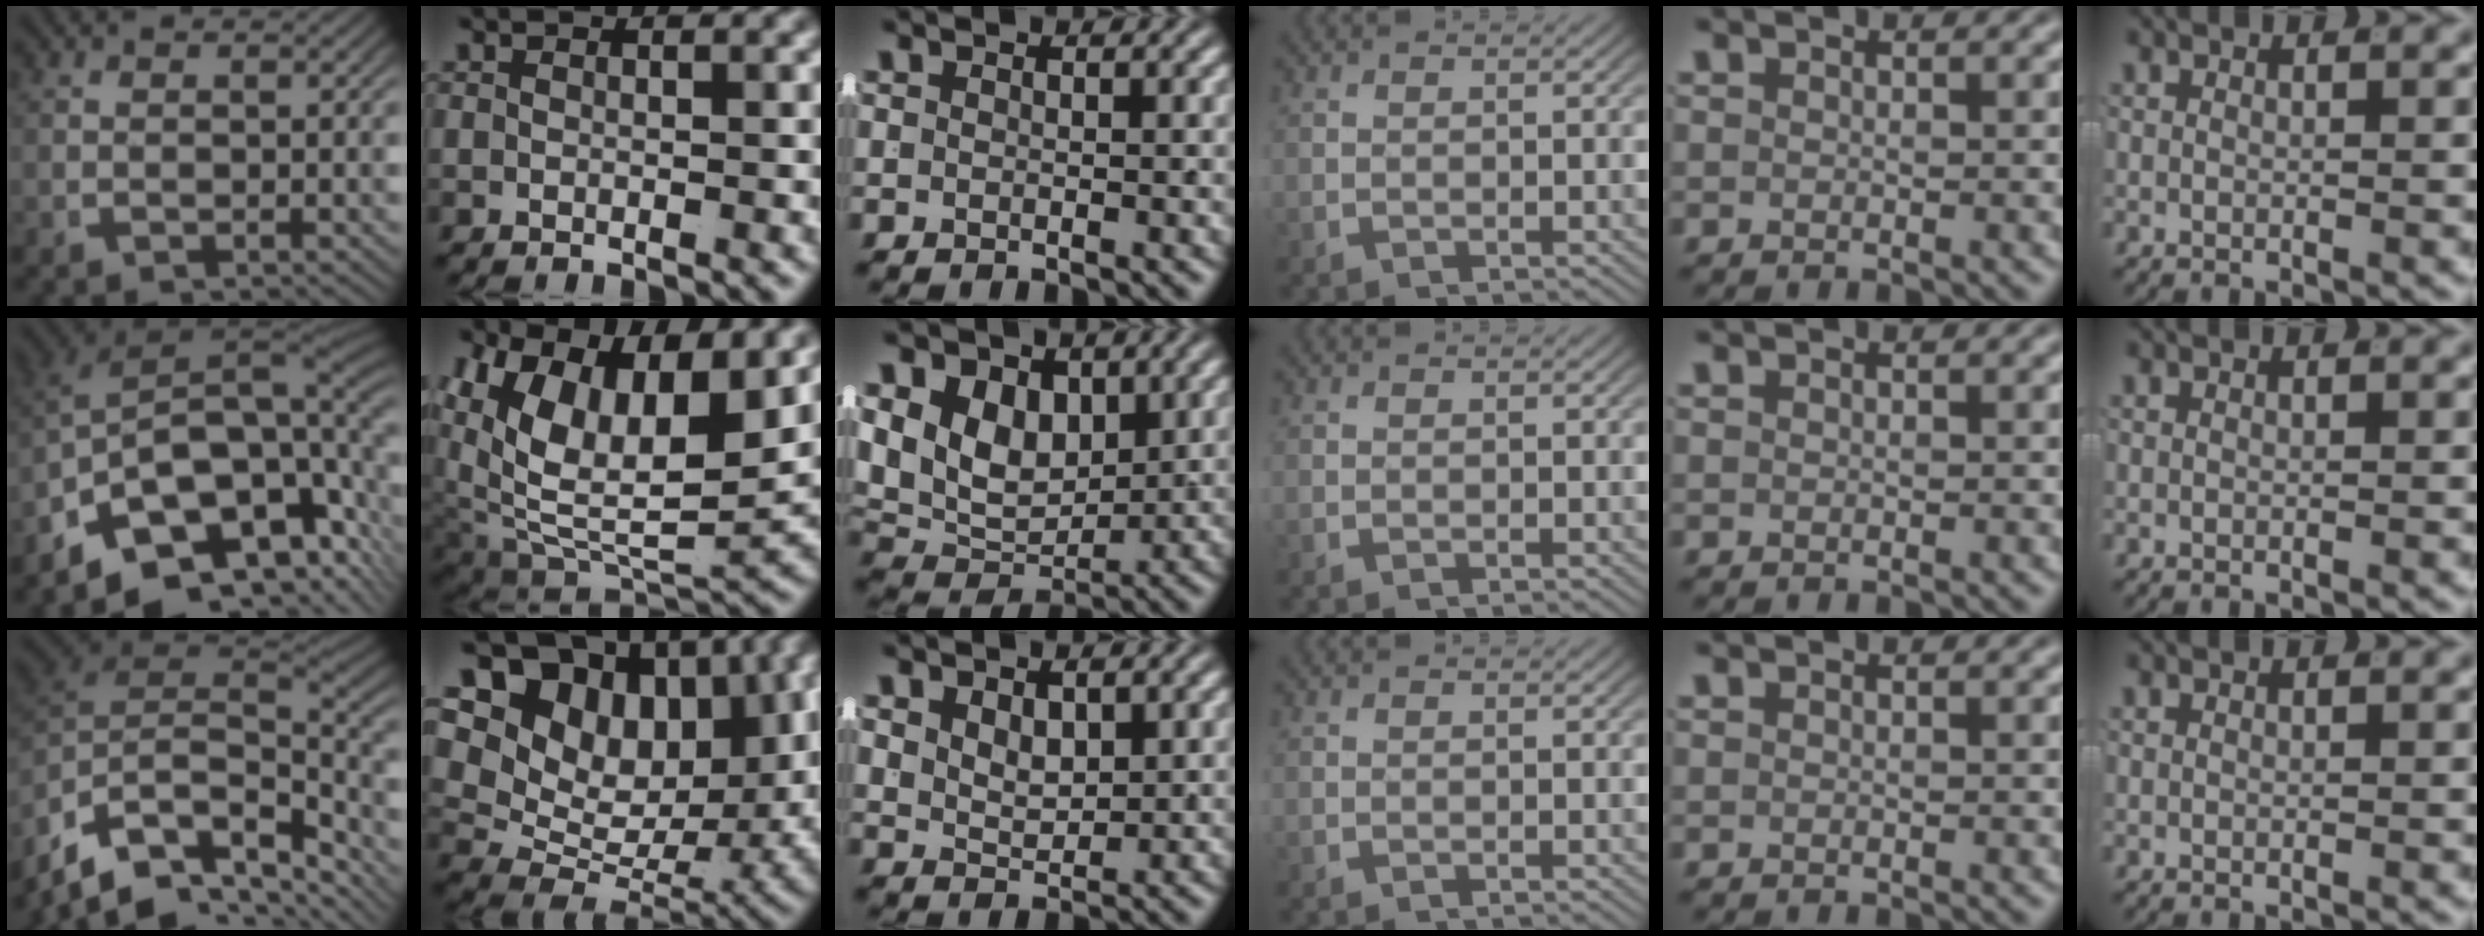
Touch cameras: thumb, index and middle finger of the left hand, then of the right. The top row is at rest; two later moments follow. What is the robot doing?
{"motion": "lift_and_place", "object": "shirt"}